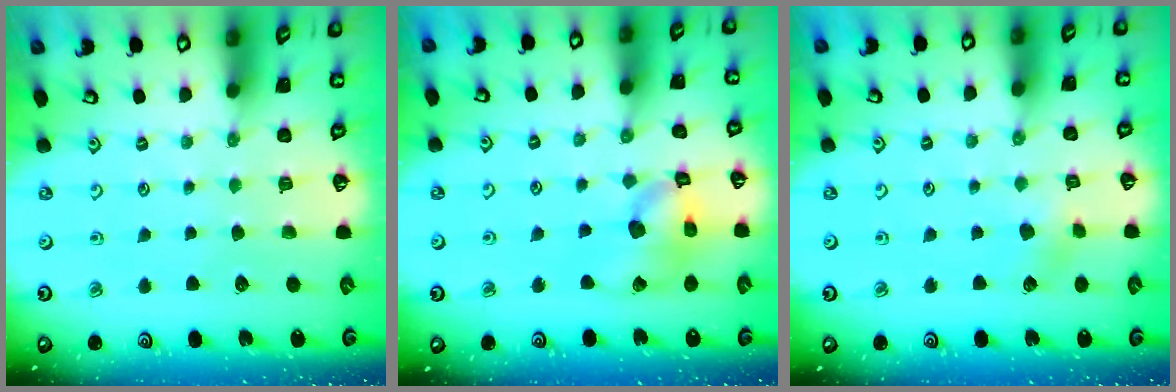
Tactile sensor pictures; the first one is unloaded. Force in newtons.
{"total": 13.3, "press": 13.2, "slide": 1.8}
{"total": 2.9, "press": 2.9, "slide": 0.4}